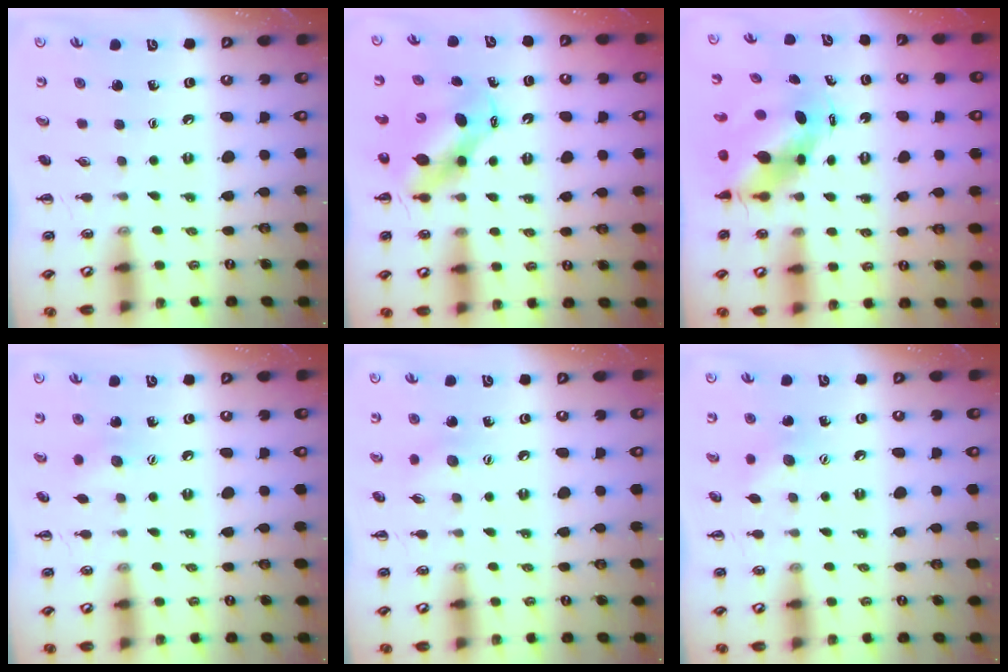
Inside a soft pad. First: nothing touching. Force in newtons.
{"total": 5.9, "press": 5.8, "slide": 1.1}
{"total": 5.8, "press": 5.6, "slide": 1.4}
{"total": 6.7, "press": 6.5, "slide": 1.4}
{"total": 6.0, "press": 5.8, "slide": 1.4}
{"total": 8.1, "press": 7.9, "slide": 1.8}